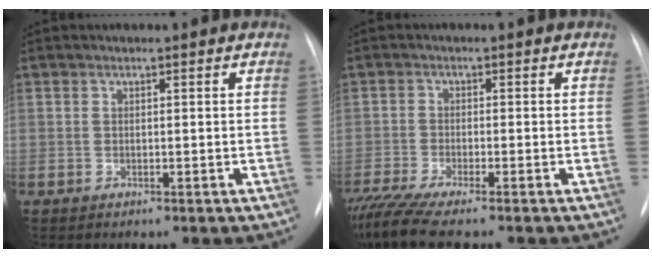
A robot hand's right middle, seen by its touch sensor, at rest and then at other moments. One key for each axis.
{"total": 7.7, "fx": -6.4, "fy": -0.1, "fz": 4.2, "tx": -0.075, "ty": -0.022, "tz": -0.111}